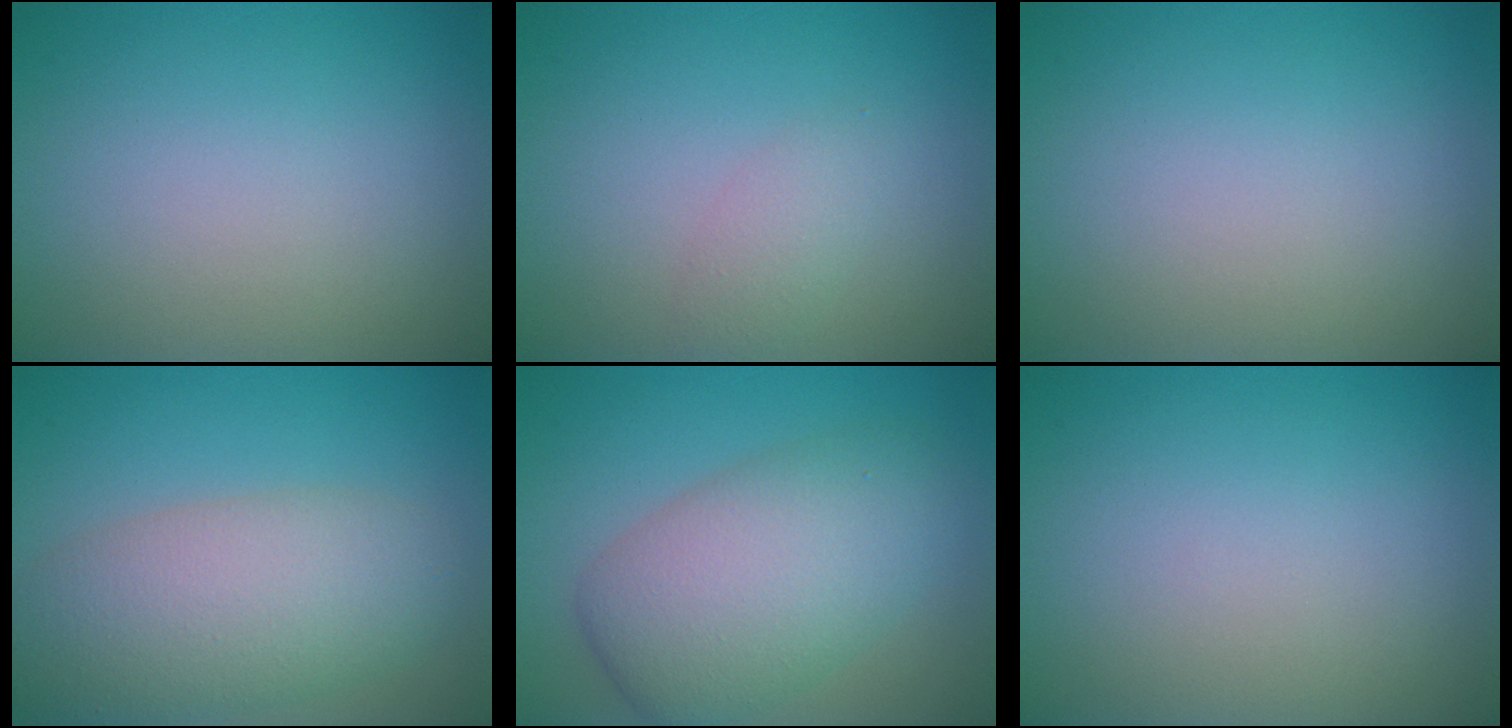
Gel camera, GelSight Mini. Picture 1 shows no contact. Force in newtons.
{"total": 1.5, "press": 1.5, "slide": 0.1}
{"total": 0.0}
{"total": 7.0, "press": 7.0, "slide": 0.3}
{"total": 7.5, "press": 7.5, "slide": 0.2}
{"total": 0.0}